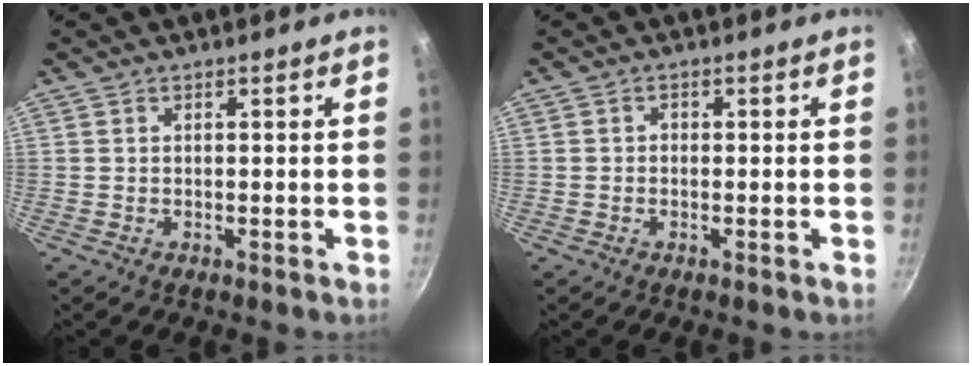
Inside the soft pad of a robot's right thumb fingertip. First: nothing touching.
{"total": 0.8, "force": [-0.2, 0.7, 0.4], "torque": [-0.001, 0.003, -0.008]}